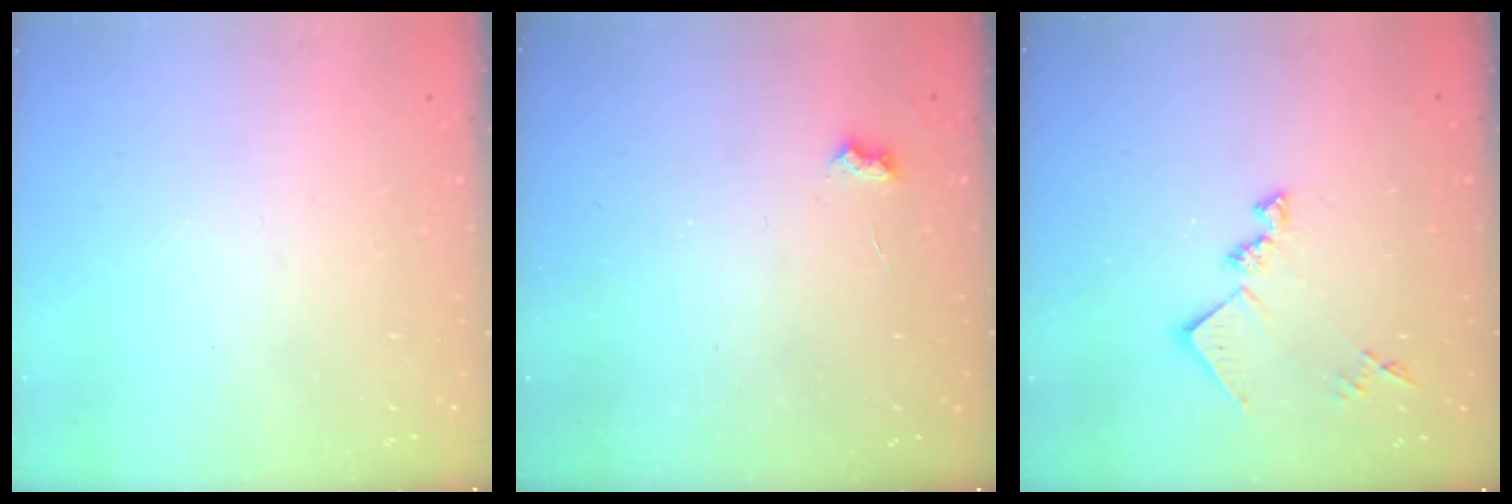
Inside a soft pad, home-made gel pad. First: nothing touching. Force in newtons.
{"total": 3.8, "press": 3.8, "slide": 0.5}
{"total": 12.3, "press": 12.3, "slide": 0.6}